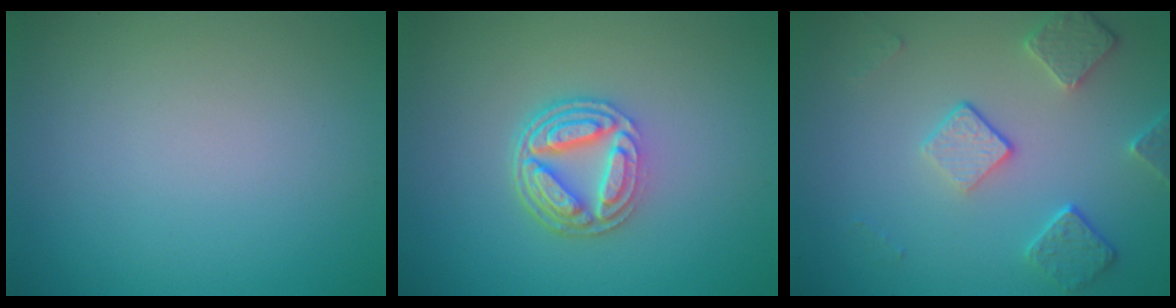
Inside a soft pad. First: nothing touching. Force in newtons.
{"total": 5.1, "press": 3.8, "slide": 3.4}
{"total": 4.1, "press": 3.2, "slide": 2.7}